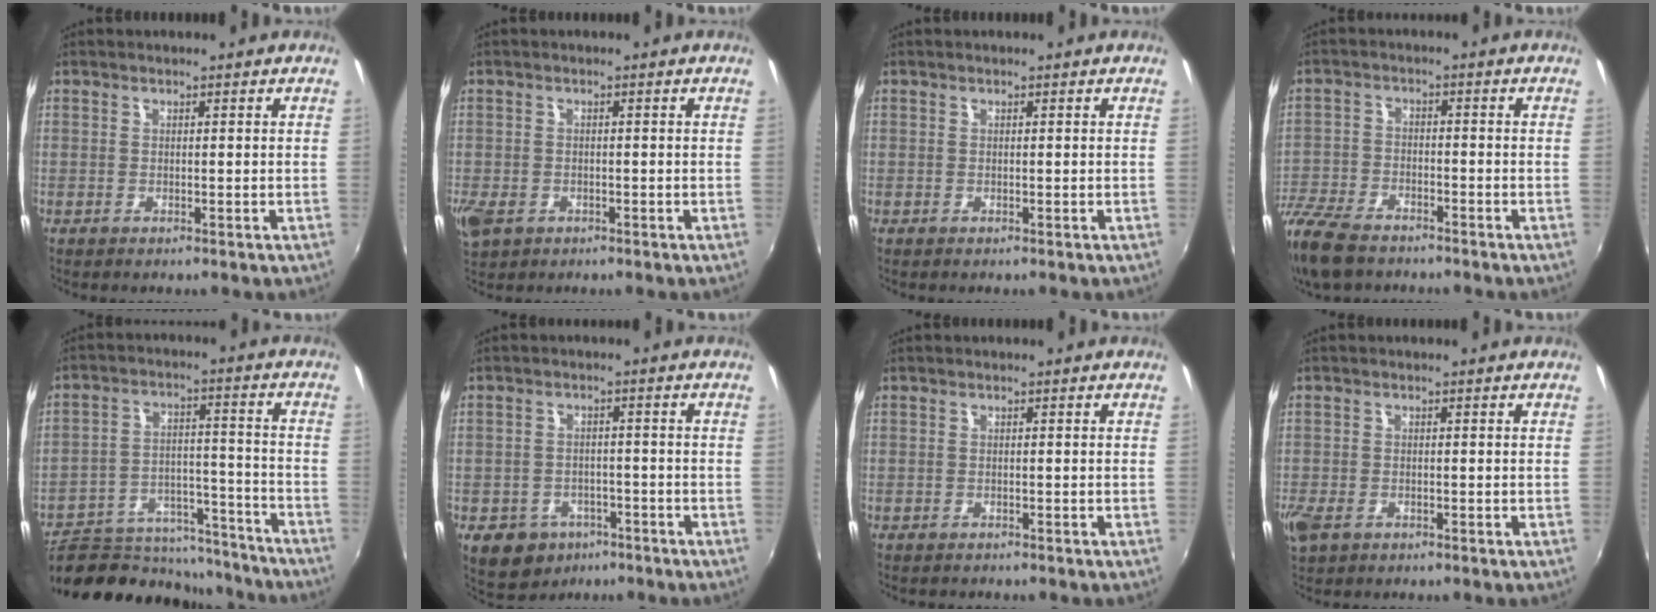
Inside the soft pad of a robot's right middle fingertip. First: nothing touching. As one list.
[{"total": 6.1, "force": [-2.6, 4.2, 3.5], "torque": [-0.083, -0.018, -0.046]}, {"total": 0.0}, {"total": 13.3, "force": [-10.2, 5.9, 6.2], "torque": [-0.168, -0.025, -0.200]}, {"total": 20.4, "force": [-17.6, 8.2, 6.1], "torque": [-0.126, 0.034, -0.237]}, {"total": 9.7, "force": [-5.4, 7.3, 3.3], "torque": [-0.088, 0.003, -0.068]}, {"total": 0.9, "force": [-0.8, 0.3, 0.1], "torque": [-0.006, -0.002, -0.012]}, {"total": 4.7, "force": [-2.4, 3.0, 2.8], "torque": [-0.068, -0.014, -0.044]}]